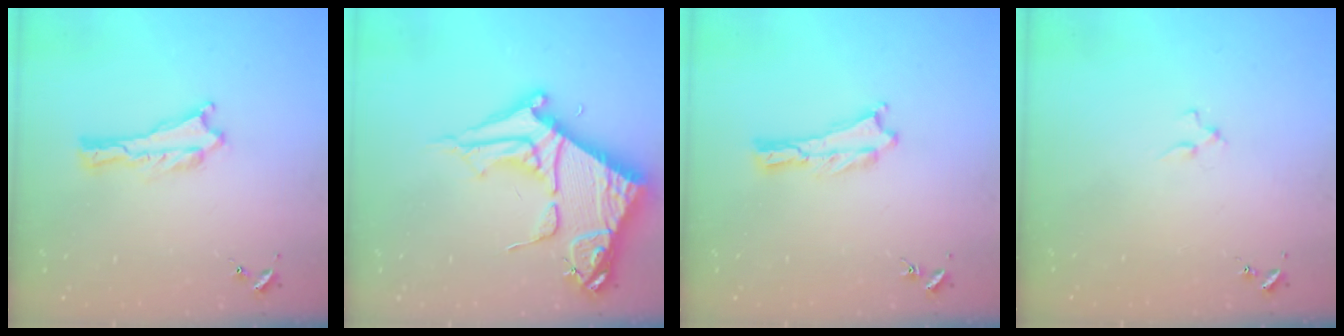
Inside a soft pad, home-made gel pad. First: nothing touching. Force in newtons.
{"total": 10.4, "press": 10.4, "slide": 1.1}
{"total": 0.0}
{"total": 0.9, "press": 0.9, "slide": 0.2}